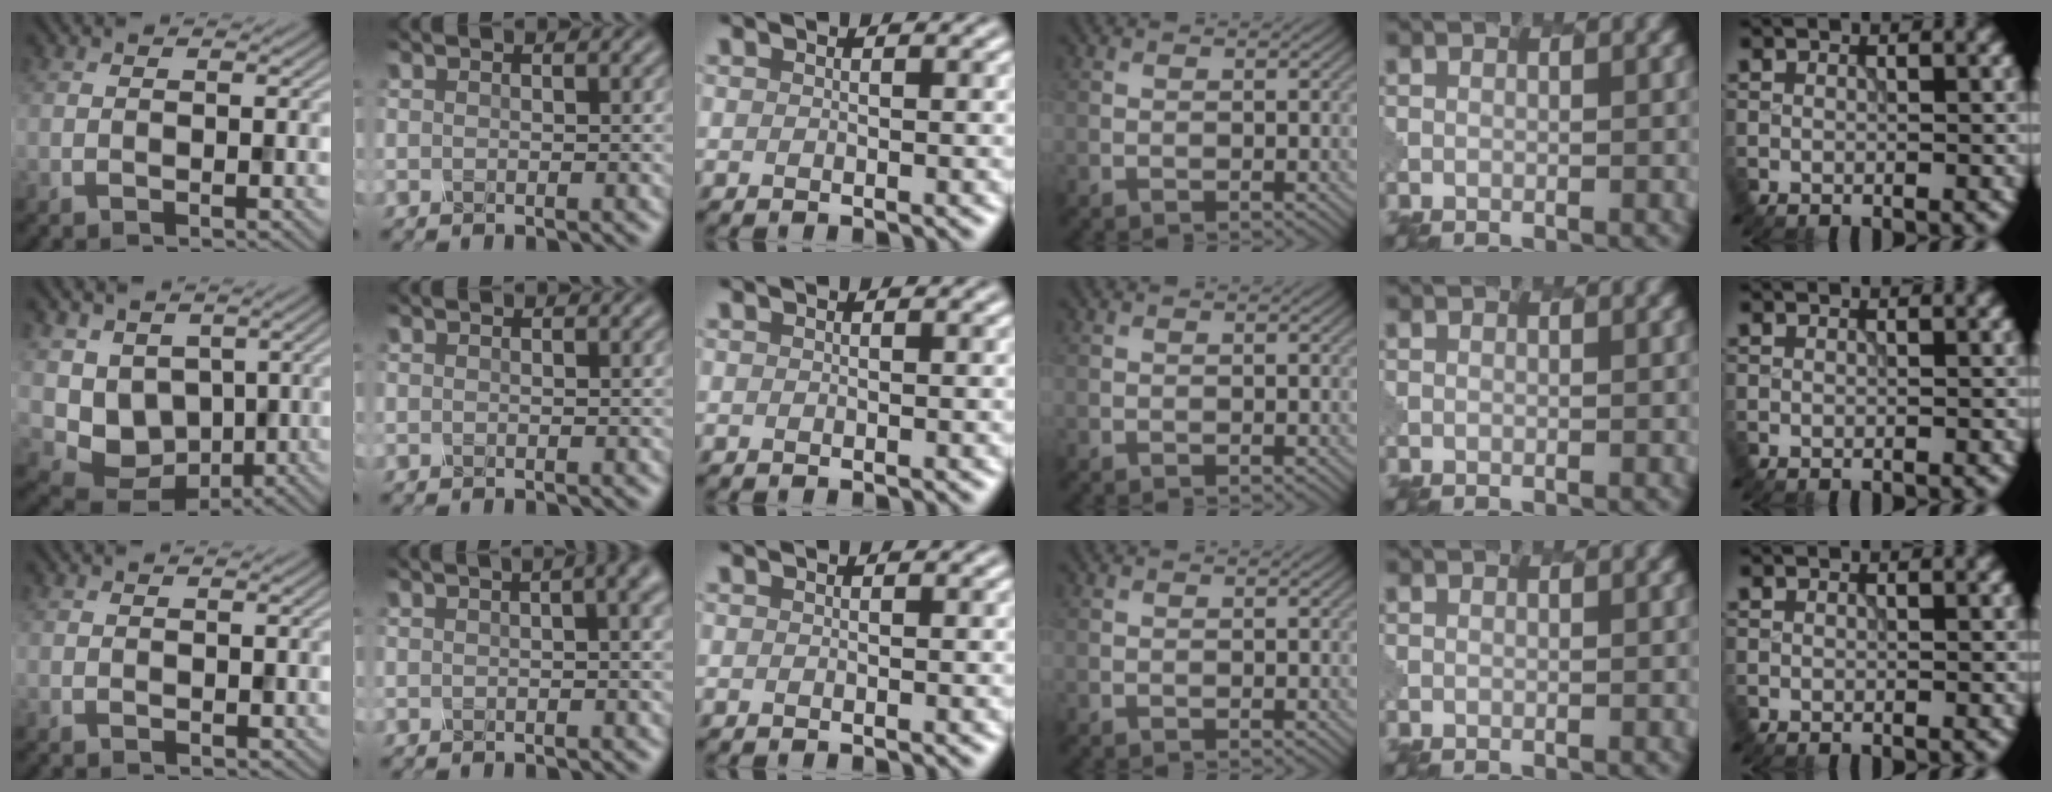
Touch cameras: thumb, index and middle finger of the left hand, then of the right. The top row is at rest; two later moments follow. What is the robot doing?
{"motion": "dispense", "object": "syringe"}